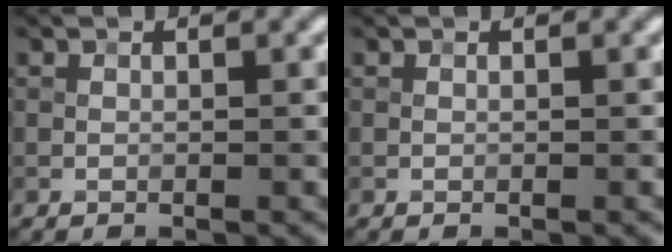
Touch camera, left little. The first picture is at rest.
{"total": 0.0}